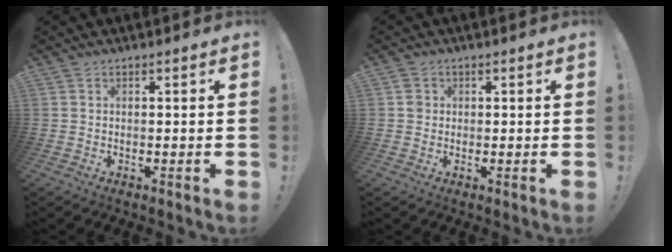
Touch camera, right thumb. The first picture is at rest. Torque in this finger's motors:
{"motor_torque": [0.37, -0.08, 0.39, -0.03, 0.03]}